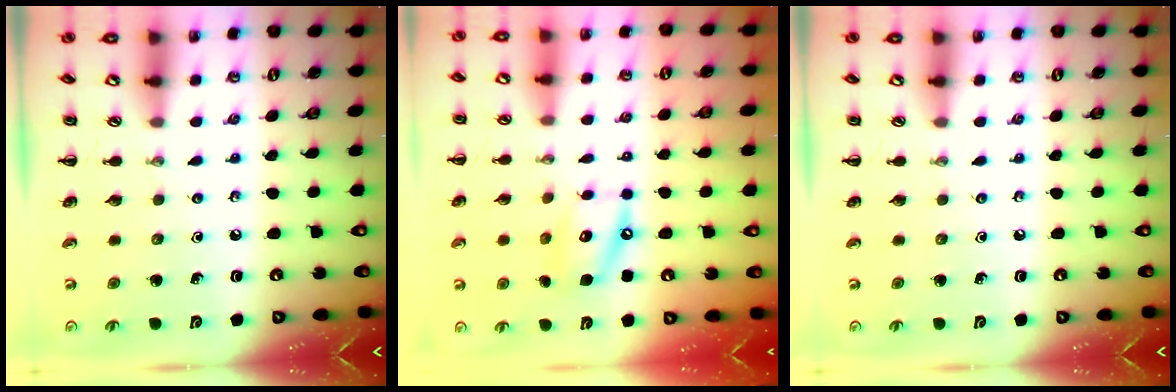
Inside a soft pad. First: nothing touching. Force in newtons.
{"total": 11.5, "press": 11.2, "slide": 2.7}
{"total": 0.0}